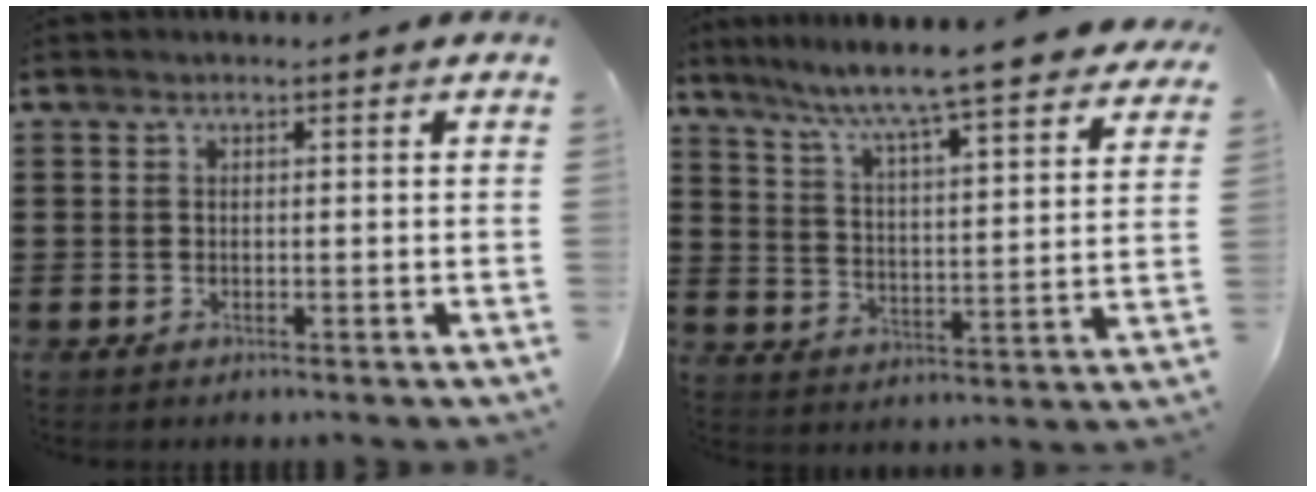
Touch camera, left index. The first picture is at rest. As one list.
[{"total": 6.8, "force": [6.2, -1.0, 2.6], "torque": [-0.078, -0.054, 0.098]}]